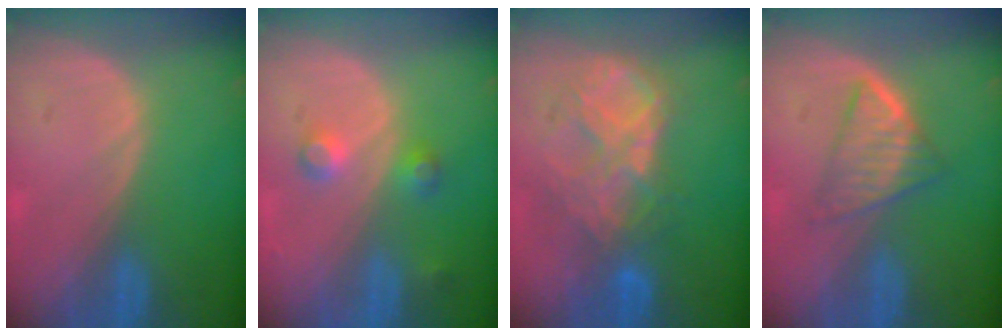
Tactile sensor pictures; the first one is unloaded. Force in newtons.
{"total": 3.5, "press": 3.4, "slide": 0.7}
{"total": 9.2, "press": 7.8, "slide": 4.9}
{"total": 5.3, "press": 5.1, "slide": 1.6}